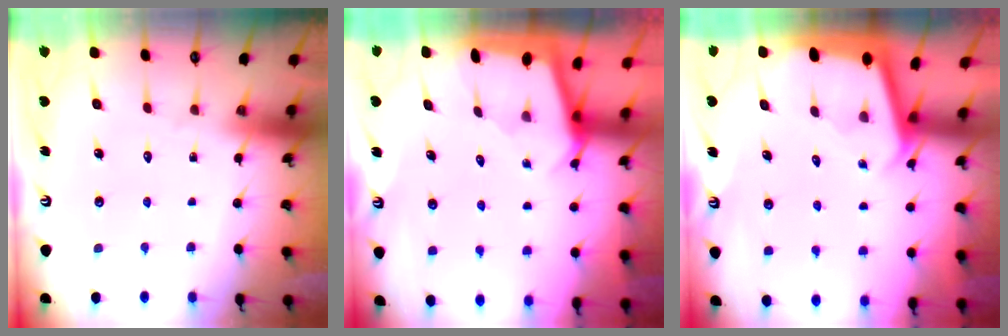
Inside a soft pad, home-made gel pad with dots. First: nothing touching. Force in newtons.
{"total": 1.7, "press": 1.7, "slide": 0.2}
{"total": 1.9, "press": 1.9, "slide": 0.1}